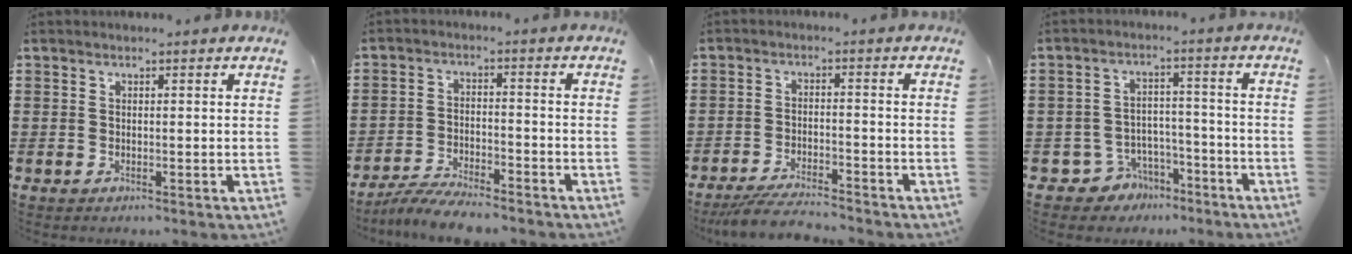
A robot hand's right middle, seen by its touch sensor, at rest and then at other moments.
{"total": 5.4, "force": [-5.2, 0.2, 1.5], "torque": [-0.032, -0.004, -0.102]}
{"total": 4.9, "force": [-4.6, 0.1, 1.7], "torque": [-0.042, -0.010, -0.092]}
{"total": 5.0, "force": [-4.1, 2.7, 0.6], "torque": [-0.029, 0.010, -0.082]}